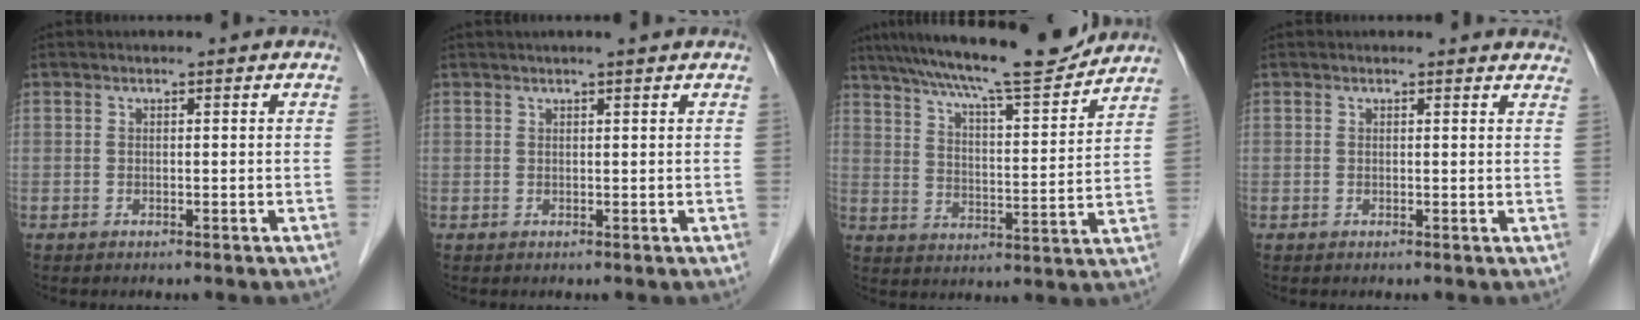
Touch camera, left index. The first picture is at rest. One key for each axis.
{"total": 3.1, "fx": 2.6, "fy": -0.2, "fz": 1.7, "tx": -0.019, "ty": 0.019, "tz": 0.036}
{"total": 17.2, "fx": 15.2, "fy": 0.8, "fz": 7.9, "tx": -0.131, "ty": 0.002, "tz": 0.228}
{"total": 4.1, "fx": 3.9, "fy": 0.9, "fz": 0.5, "tx": 0.002, "ty": -0.007, "tz": 0.022}